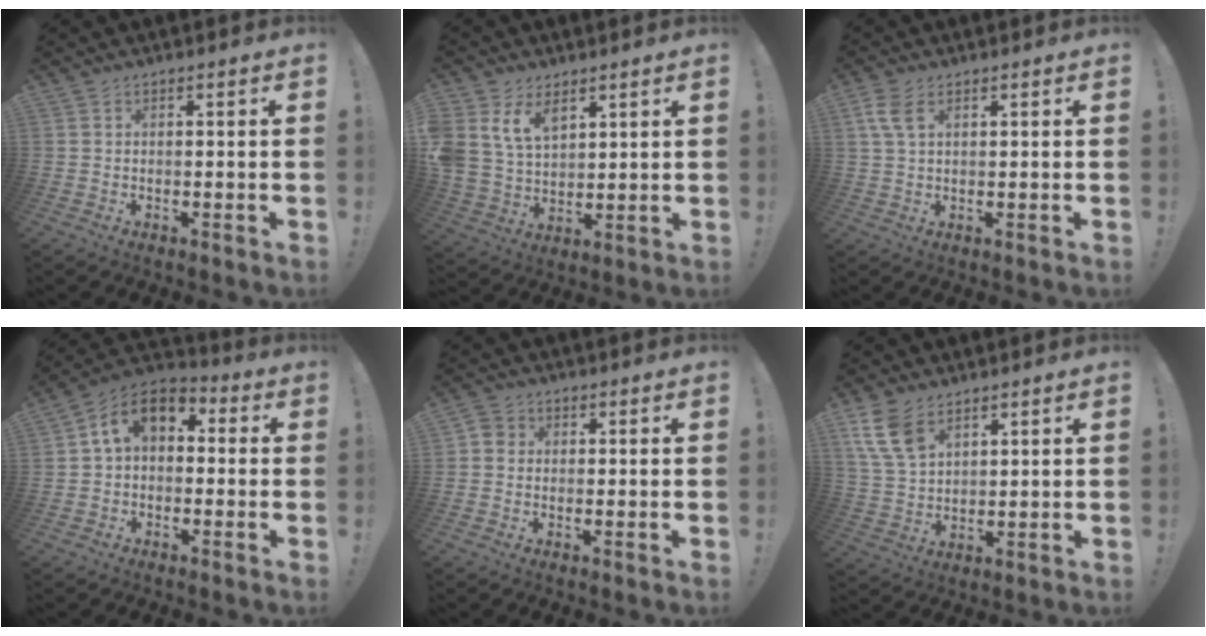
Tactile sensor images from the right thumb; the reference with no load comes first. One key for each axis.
{"total": 11.3, "fx": 6.7, "fy": 7.2, "fz": 5.5, "tx": -0.125, "ty": -0.034, "tz": 0.132}
{"total": 5.3, "fx": 2.4, "fy": 2.8, "fz": 3.9, "tx": -0.083, "ty": -0.002, "tz": 0.044}
{"total": 10.5, "fx": 2.2, "fy": 7.0, "fz": 7.5, "tx": -0.127, "ty": 0.014, "tz": 0.045}
{"total": 2.9, "fx": -0.3, "fy": 2.6, "fz": 1.3, "tx": -0.019, "ty": 0.008, "tz": -0.003}
{"total": 9.7, "fx": 5.9, "fy": 5.4, "fz": 5.4, "tx": -0.112, "ty": -0.021, "tz": 0.117}